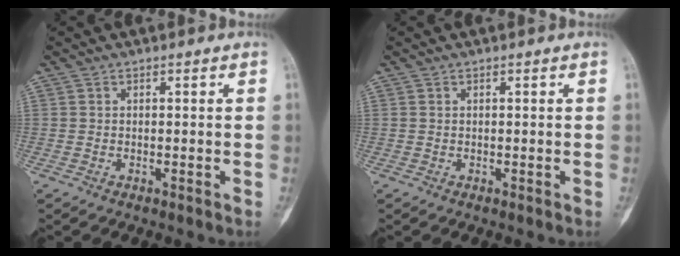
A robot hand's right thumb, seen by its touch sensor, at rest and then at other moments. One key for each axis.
{"total": 0.0}